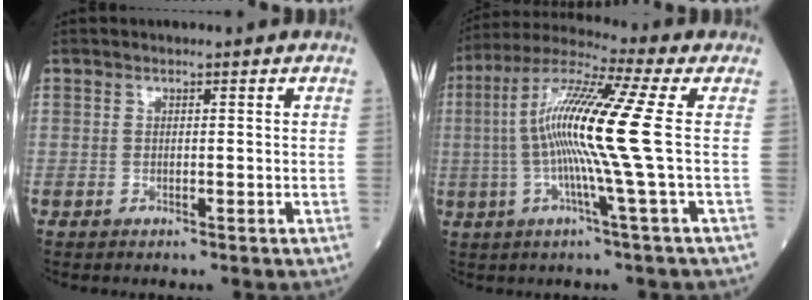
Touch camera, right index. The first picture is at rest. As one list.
[{"total": 14.1, "force": [-0.1, -2.1, 14.0], "torque": [-0.266, 0.003, -0.012]}]